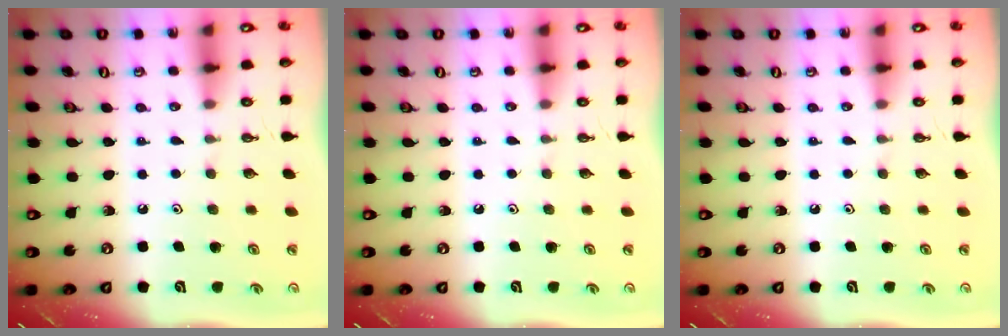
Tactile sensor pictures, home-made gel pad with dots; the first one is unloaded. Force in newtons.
{"total": 0.0}
{"total": 0.0}